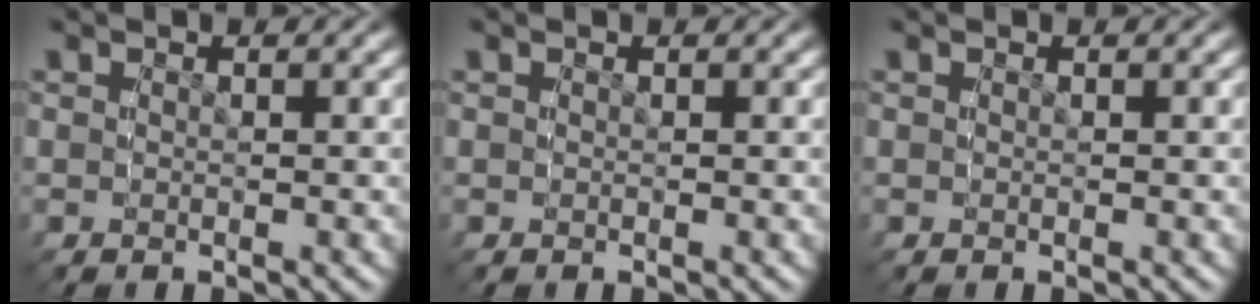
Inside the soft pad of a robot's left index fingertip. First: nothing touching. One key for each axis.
{"total": 0.0}
{"total": 0.0}